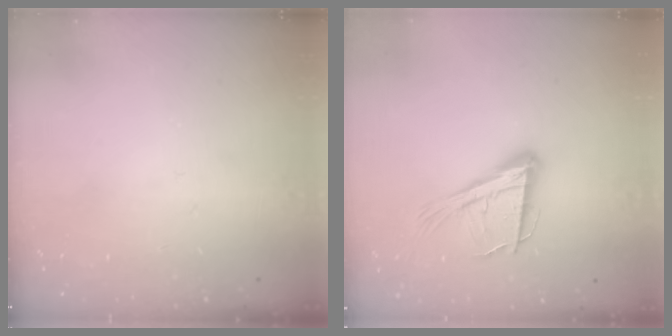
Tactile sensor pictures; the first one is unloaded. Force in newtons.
{"total": 17.0, "press": 16.5, "slide": 3.9}